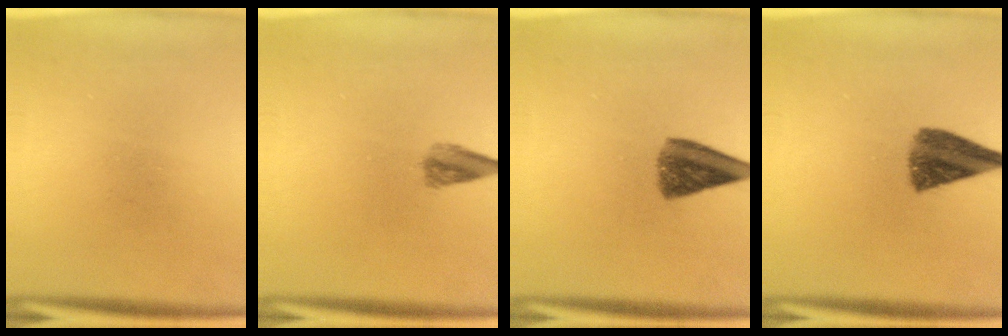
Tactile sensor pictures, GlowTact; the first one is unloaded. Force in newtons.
{"total": 2.5}
{"total": 6.9}
{"total": 7.6}